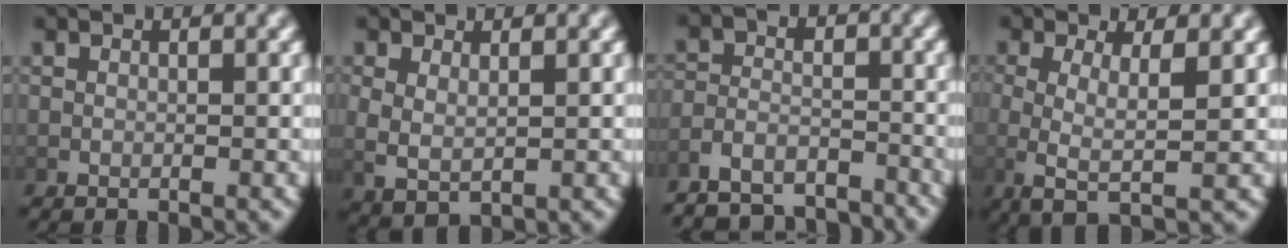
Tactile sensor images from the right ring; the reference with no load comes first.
{"total": 3.9, "force": [0.4, 2.7, 2.7], "torque": [-0.063, -0.016, 0.023]}
{"total": 7.8, "force": [-7.2, 2.5, 1.5], "torque": [-0.017, -0.020, -0.117]}
{"total": 4.7, "force": [-0.1, 1.4, 4.5], "torque": [-0.088, -0.019, 0.010]}